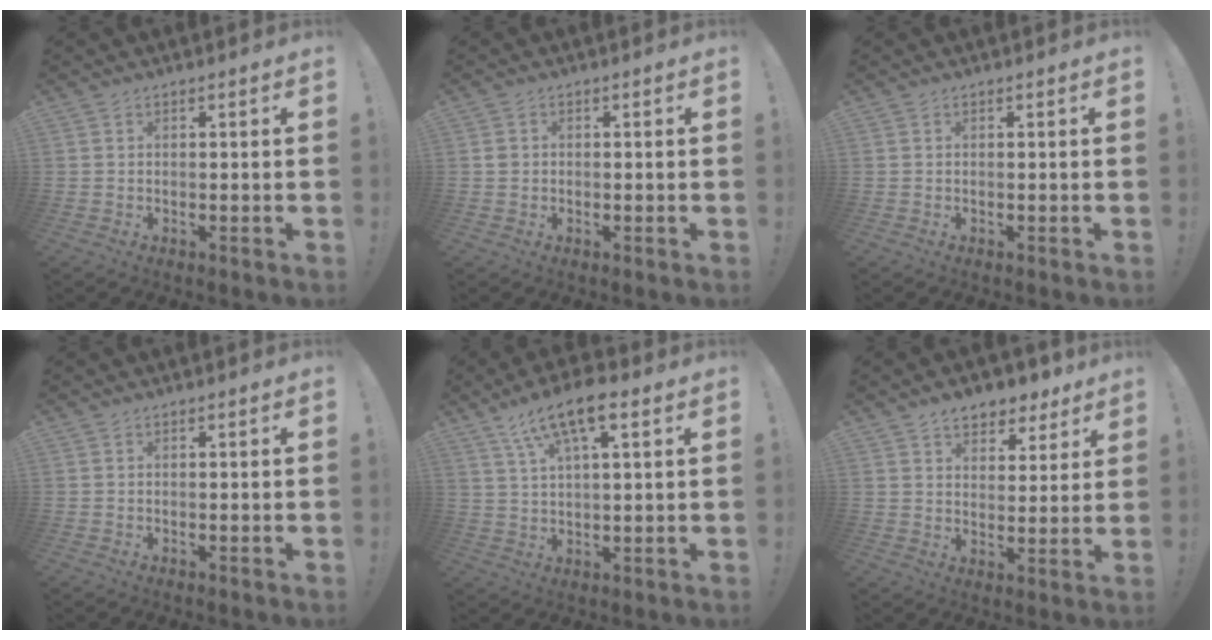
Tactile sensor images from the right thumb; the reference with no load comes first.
{"total": 1.4, "force": [0.0, 1.4, 0.3], "torque": [-0.007, 0.006, 0.001]}
{"total": 0.0}
{"total": 0.0}
{"total": 11.7, "force": [6.3, 3.7, 9.1], "torque": [-0.161, -0.021, 0.111]}
{"total": 8.1, "force": [6.1, 4.6, 2.9], "torque": [-0.041, -0.038, 0.112]}